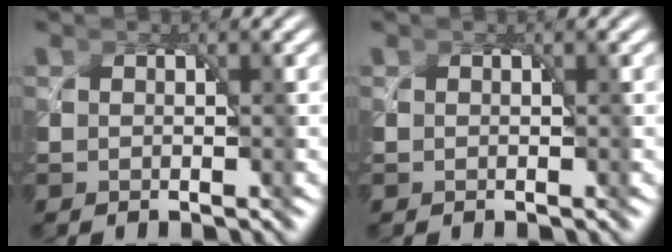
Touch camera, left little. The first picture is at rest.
{"total": 0.0}